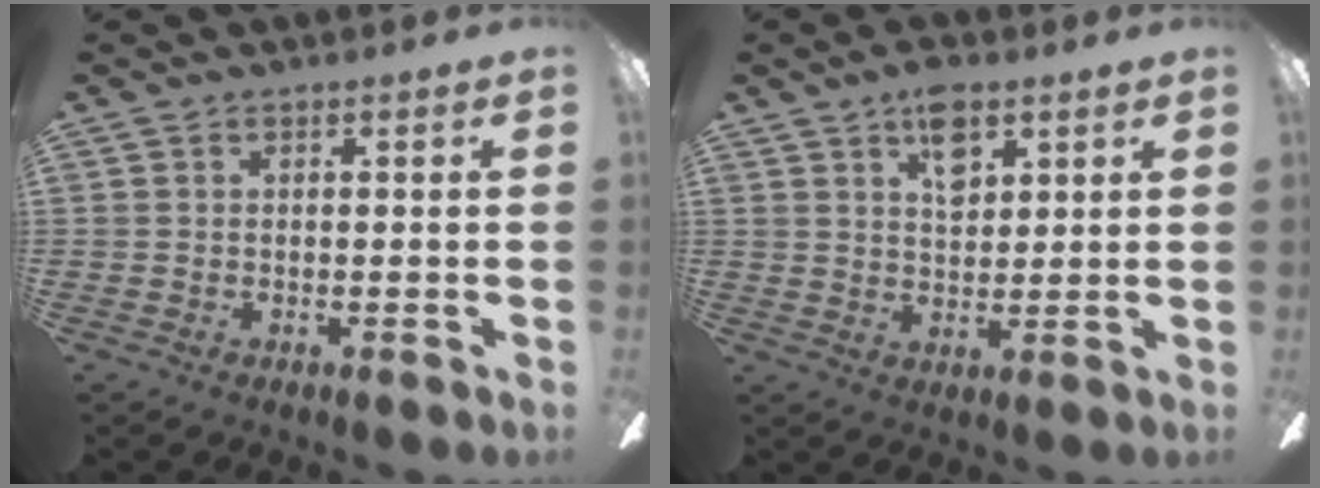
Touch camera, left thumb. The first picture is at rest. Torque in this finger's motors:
{"motor_torque": [1.06, 0.90, 0.79, -0.36, 0.03]}